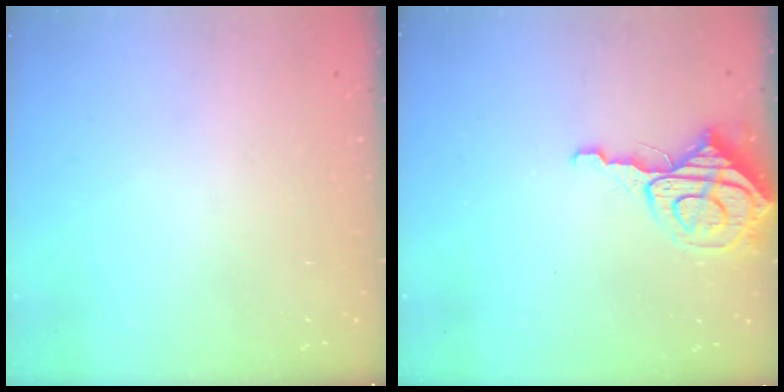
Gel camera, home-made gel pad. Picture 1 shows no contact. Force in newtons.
{"total": 8.5, "press": 8.5, "slide": 0.9}